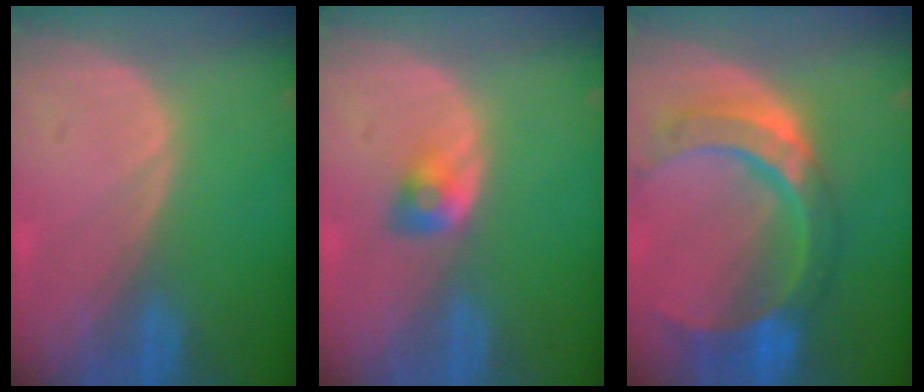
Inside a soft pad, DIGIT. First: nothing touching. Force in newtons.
{"total": 2.8, "press": 2.5, "slide": 1.3}
{"total": 11.1, "press": 9.3, "slide": 6.0}